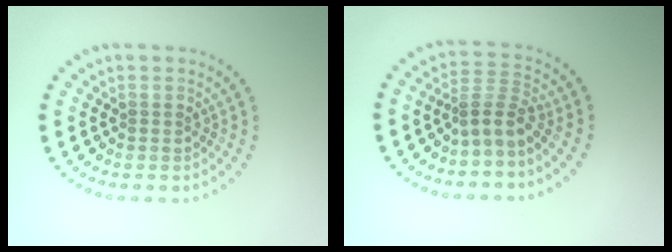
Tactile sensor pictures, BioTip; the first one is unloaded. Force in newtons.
{"total": 2.8, "press": 1.7, "slide": 2.2}